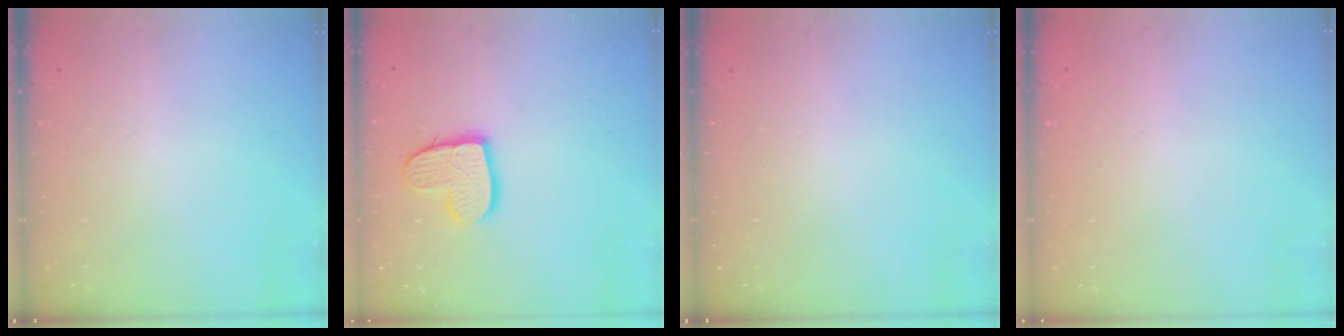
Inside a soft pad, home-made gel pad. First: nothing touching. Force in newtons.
{"total": 12.6, "press": 12.5, "slide": 1.0}
{"total": 0.0}
{"total": 0.7, "press": 0.6, "slide": 0.3}